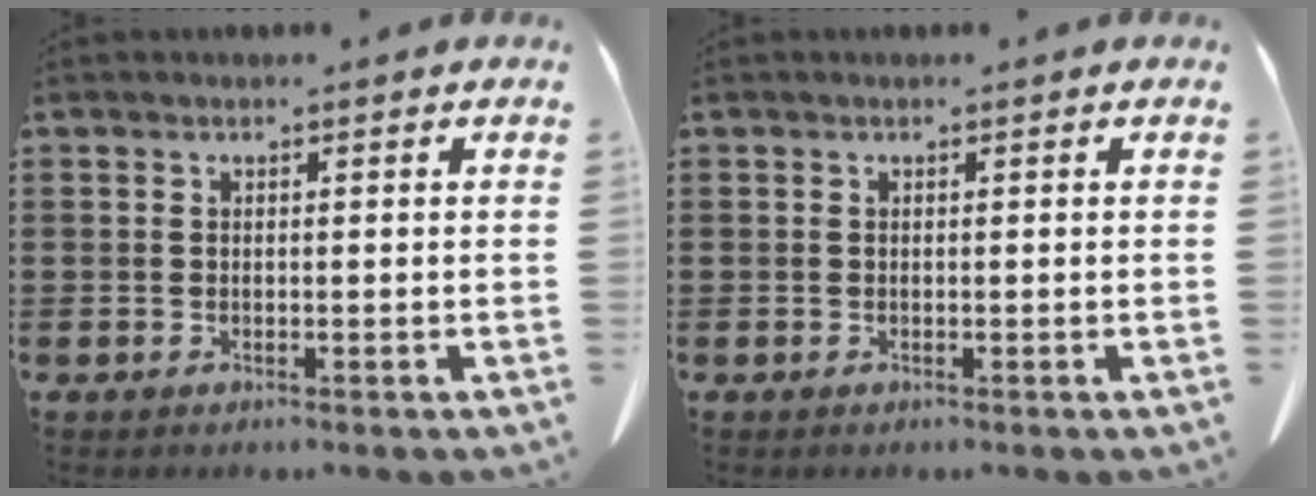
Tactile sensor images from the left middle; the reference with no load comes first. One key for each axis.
{"total": 0.0}